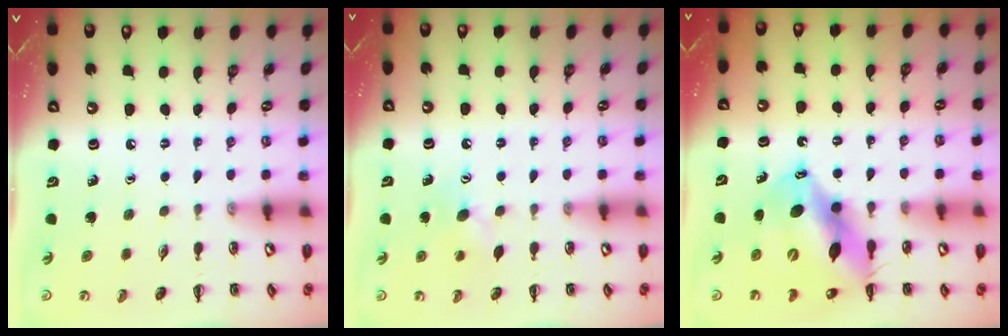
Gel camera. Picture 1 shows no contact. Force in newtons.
{"total": 6.8, "press": 6.6, "slide": 1.4}
{"total": 14.4, "press": 13.8, "slide": 4.2}